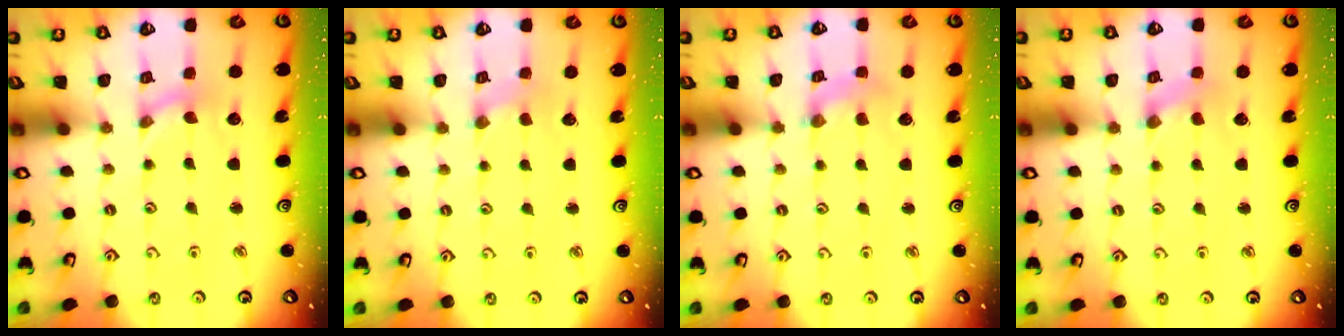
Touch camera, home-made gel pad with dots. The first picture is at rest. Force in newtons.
{"total": 0.0}
{"total": 2.1, "press": 2.1, "slide": 0.4}
{"total": 0.0}